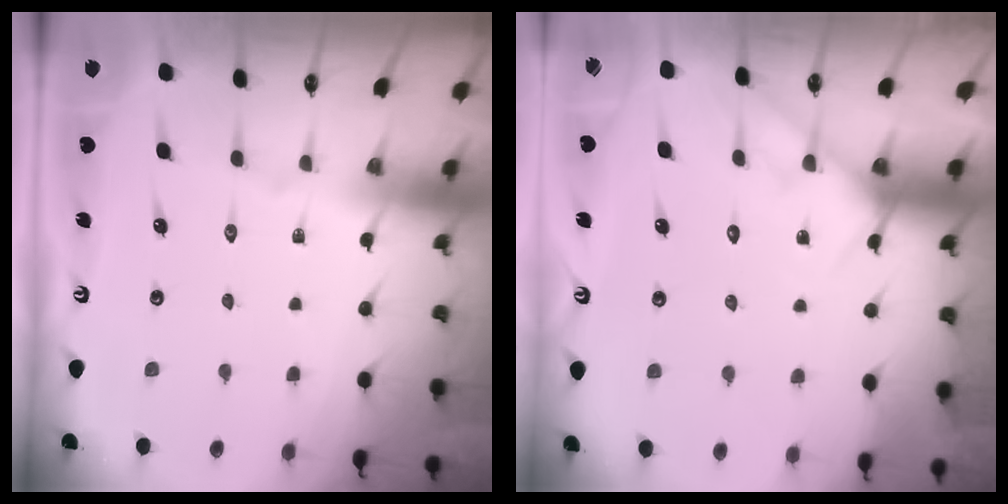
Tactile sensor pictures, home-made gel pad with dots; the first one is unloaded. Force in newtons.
{"total": 5.3, "press": 5.2, "slide": 0.6}